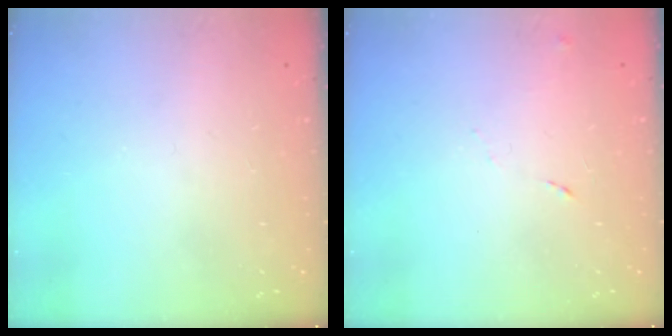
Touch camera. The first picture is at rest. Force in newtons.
{"total": 4.1, "press": 4.1, "slide": 0.7}